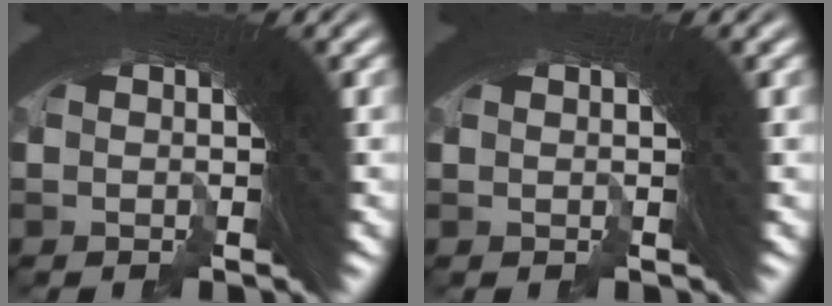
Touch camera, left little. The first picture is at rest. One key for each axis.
{"total": 0.0}